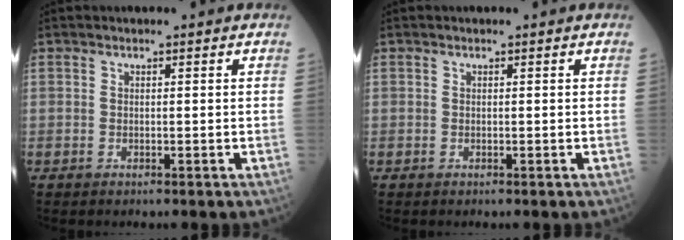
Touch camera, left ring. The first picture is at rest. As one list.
[{"total": 0.0}]